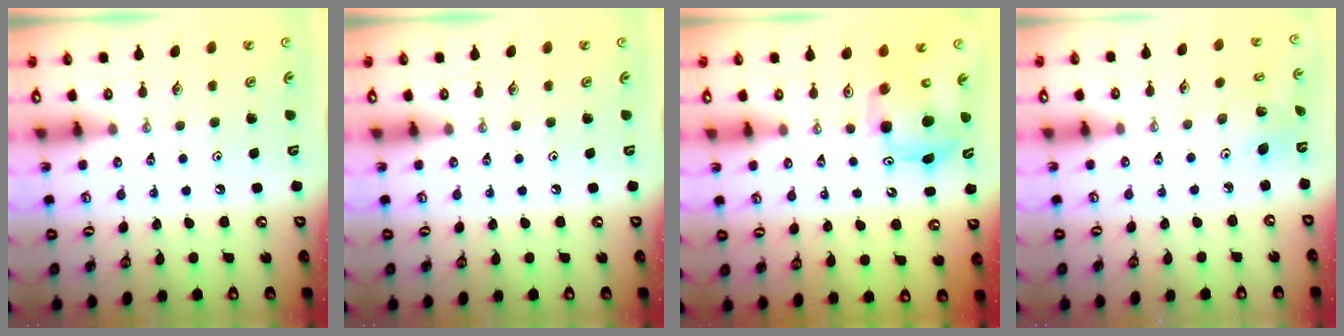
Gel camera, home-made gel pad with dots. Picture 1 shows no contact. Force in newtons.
{"total": 0.0}
{"total": 8.1, "press": 8.0, "slide": 0.6}
{"total": 3.2, "press": 3.1, "slide": 0.3}